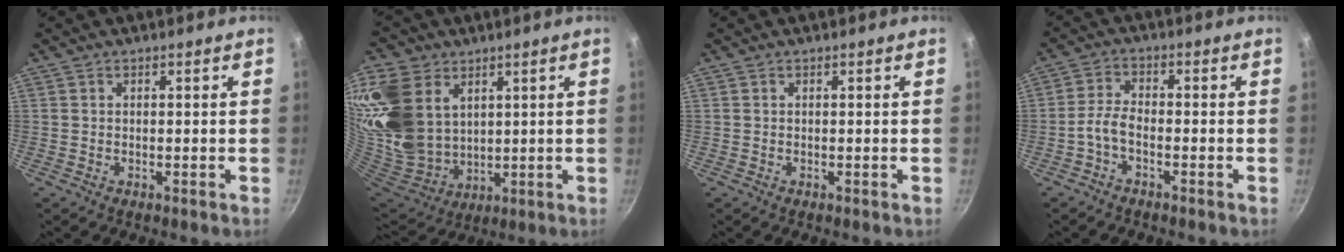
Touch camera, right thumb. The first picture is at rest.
{"total": 22.0, "force": [8.4, 15.6, 13.0], "torque": [-0.277, -0.026, 0.179]}
{"total": 0.0}
{"total": 3.6, "force": [-2.2, 1.4, 2.5], "torque": [-0.060, 0.023, -0.051]}